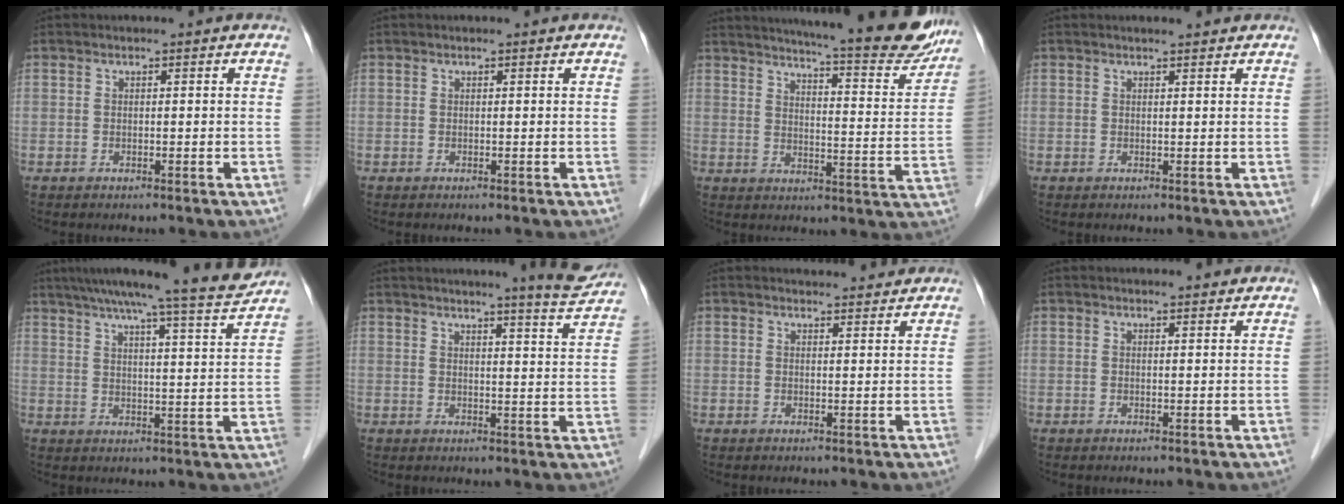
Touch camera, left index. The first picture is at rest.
{"total": 0.0}
{"total": 21.5, "force": [19.1, 2.1, 9.6], "torque": [-0.135, -0.057, 0.232]}
{"total": 2.2, "force": [2.0, 0.2, 0.9], "torque": [-0.014, 0.009, 0.026]}
{"total": 14.8, "force": [13.2, -1.1, 6.5], "torque": [-0.102, -0.022, 0.175]}
{"total": 8.1, "force": [7.5, -0.6, 2.9], "torque": [-0.044, -0.021, 0.083]}
{"total": 4.4, "force": [4.3, 0.7, 0.7], "torque": [-0.012, 0.008, 0.051]}
{"total": 1.9, "force": [1.8, 0.2, 0.6], "torque": [-0.012, 0.004, 0.024]}